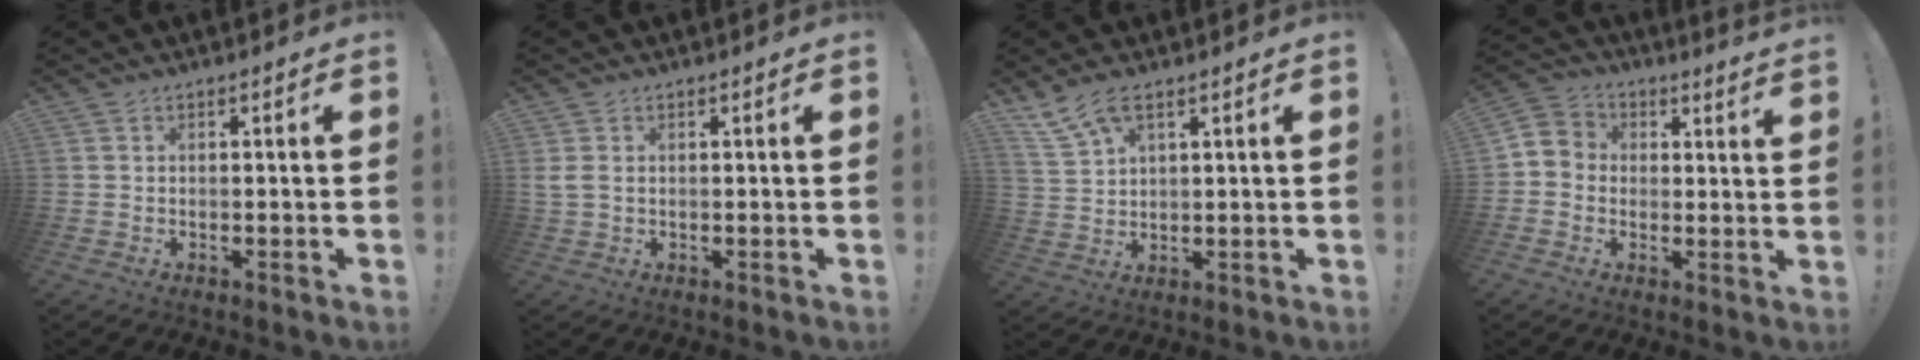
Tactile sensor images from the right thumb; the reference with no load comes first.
{"total": 2.4, "force": [0.6, 1.5, 1.8], "torque": [-0.046, 0.005, 0.013]}
{"total": 7.1, "force": [4.9, 2.8, 4.3], "torque": [-0.088, -0.017, 0.097]}
{"total": 4.3, "force": [1.0, 3.8, 1.6], "torque": [-0.035, 0.000, 0.023]}